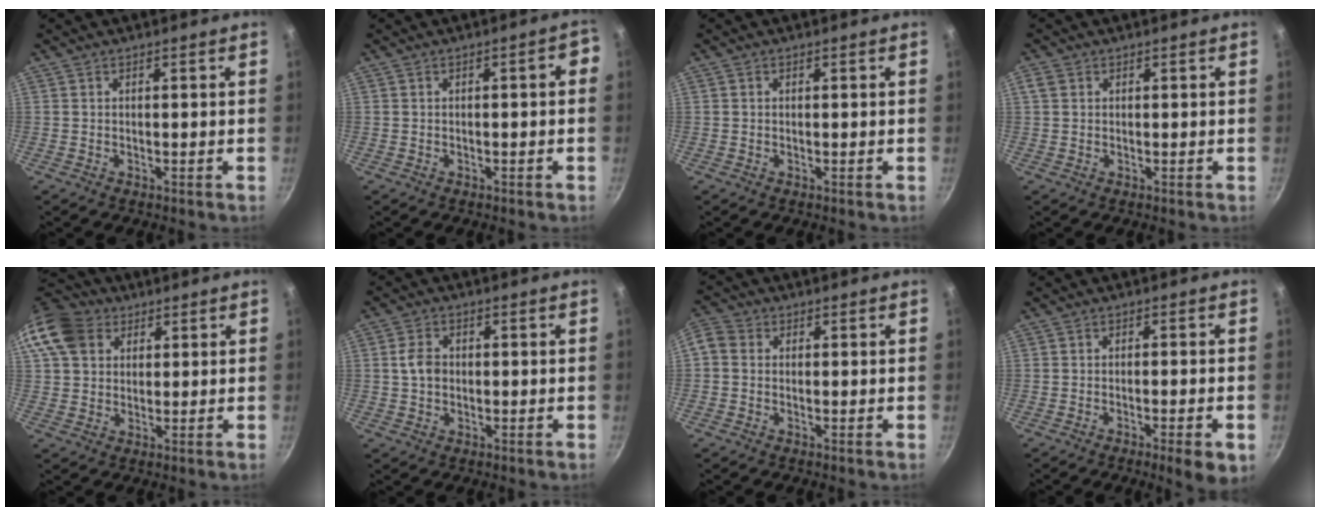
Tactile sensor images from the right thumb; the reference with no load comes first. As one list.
[{"total": 2.8, "force": [-0.3, 1.0, 2.6], "torque": [-0.025, 0.021, 0.001]}, {"total": 0.0}, {"total": 2.0, "force": [0.6, 1.6, 0.9], "torque": [-0.014, 0.002, 0.011]}, {"total": 11.5, "force": [4.6, 9.0, 5.5], "torque": [-0.088, 0.009, 0.074]}, {"total": 4.1, "force": [0.1, 3.2, 2.6], "torque": [-0.040, 0.009, -0.003]}, {"total": 5.3, "force": [0.1, 4.6, 2.5], "torque": [-0.060, 0.015, -0.014]}, {"total": 5.6, "force": [-2.6, 1.0, 4.9], "torque": [-0.070, 0.006, -0.032]}]